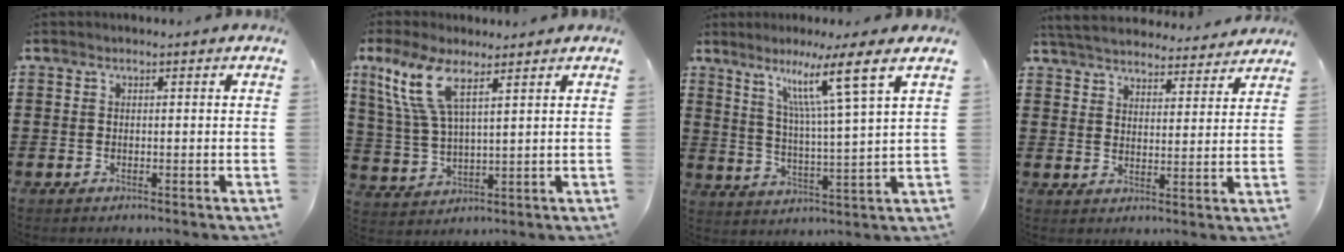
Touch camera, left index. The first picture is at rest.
{"total": 9.8, "force": [5.9, 3.3, 7.0], "torque": [-0.170, -0.001, 0.106]}
{"total": 10.2, "force": [6.4, -0.7, 7.9], "torque": [-0.156, -0.022, 0.097]}
{"total": 5.0, "force": [4.9, 0.4, 0.8], "torque": [-0.036, -0.026, 0.085]}